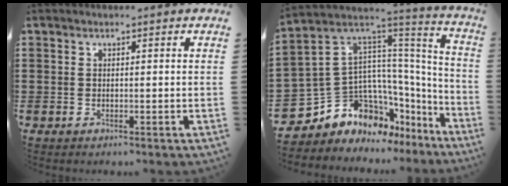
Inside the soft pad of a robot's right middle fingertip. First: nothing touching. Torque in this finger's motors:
{"motor_torque": [2.14, 0.00, 0.18, 0.03]}